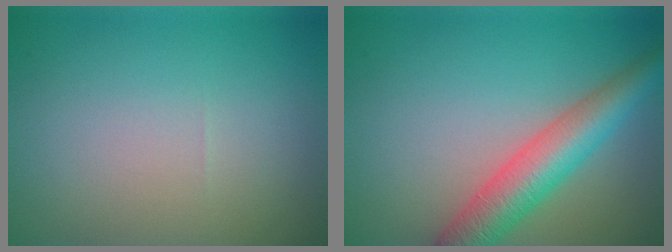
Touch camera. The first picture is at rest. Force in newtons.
{"total": 6.1, "press": 6.1, "slide": 0.2}